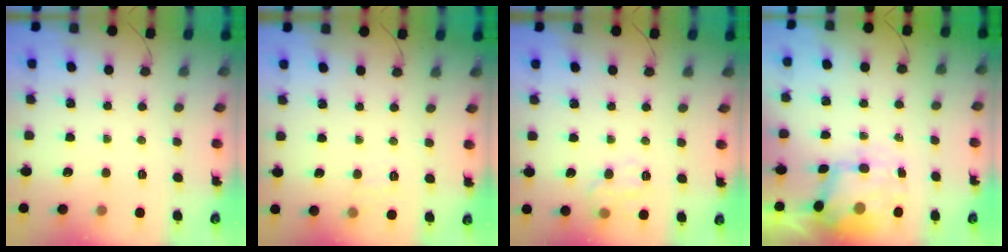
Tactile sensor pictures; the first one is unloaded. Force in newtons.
{"total": 4.6, "press": 4.4, "slide": 1.2}
{"total": 8.5, "press": 8.4, "slide": 0.8}
{"total": 6.6, "press": 6.4, "slide": 1.4}